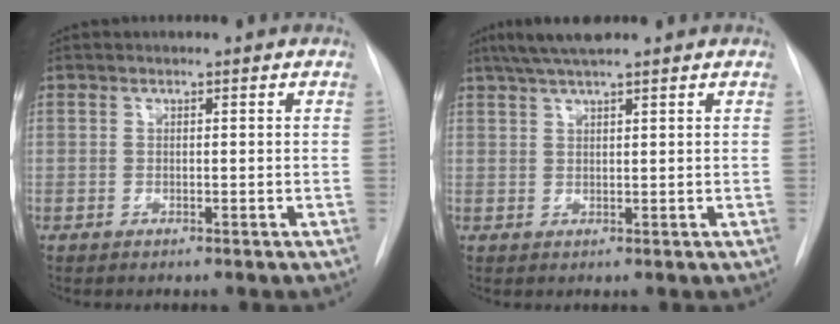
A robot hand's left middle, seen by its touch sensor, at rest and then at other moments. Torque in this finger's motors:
{"motor_torque": [0.16, -0.15, 0.02, 0.02]}